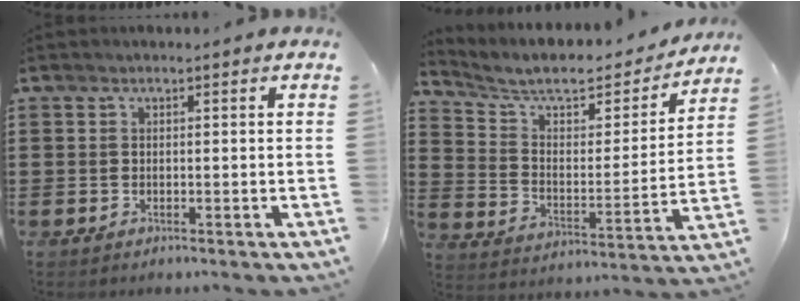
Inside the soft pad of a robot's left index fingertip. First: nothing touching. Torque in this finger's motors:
{"motor_torque": [0.99, -1.14, 0.13, 0.07]}